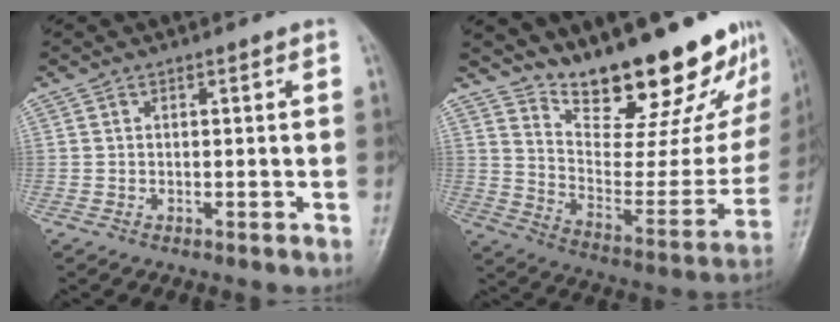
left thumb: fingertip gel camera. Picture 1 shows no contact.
{"total": 26.2, "force": [20.6, 8.0, 14.0], "torque": [-0.175, -0.127, 0.297]}